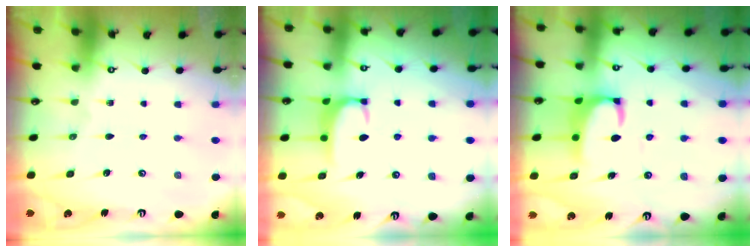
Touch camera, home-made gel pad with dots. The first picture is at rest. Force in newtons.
{"total": 1.7, "press": 1.6, "slide": 0.5}
{"total": 2.2, "press": 2.0, "slide": 0.9}